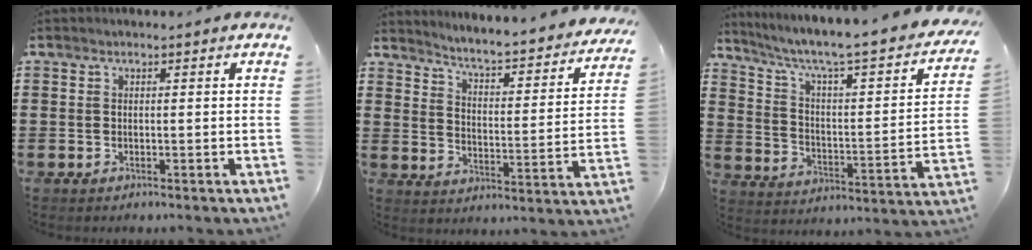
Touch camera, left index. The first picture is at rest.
{"total": 3.8, "force": [3.6, -0.5, 1.2], "torque": [-0.045, -0.041, 0.048]}
{"total": 5.3, "force": [3.6, 0.6, 3.9], "torque": [-0.094, -0.039, 0.048]}